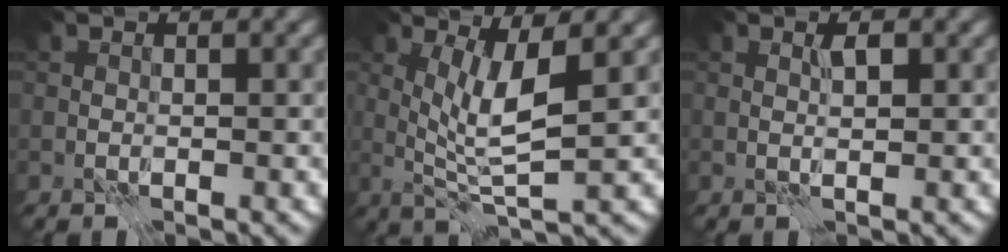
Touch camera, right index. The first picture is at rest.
{"total": 4.3, "force": [1.7, 0.2, 4.0], "torque": [-0.076, -0.009, 0.038]}
{"total": 0.9, "force": [0.6, -0.2, 0.6], "torque": [-0.012, 0.003, 0.009]}